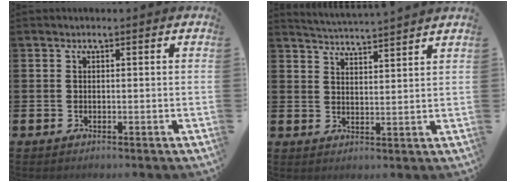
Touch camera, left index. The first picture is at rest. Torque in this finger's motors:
{"motor_torque": [0.87, -1.27, 0.23, 0.02]}